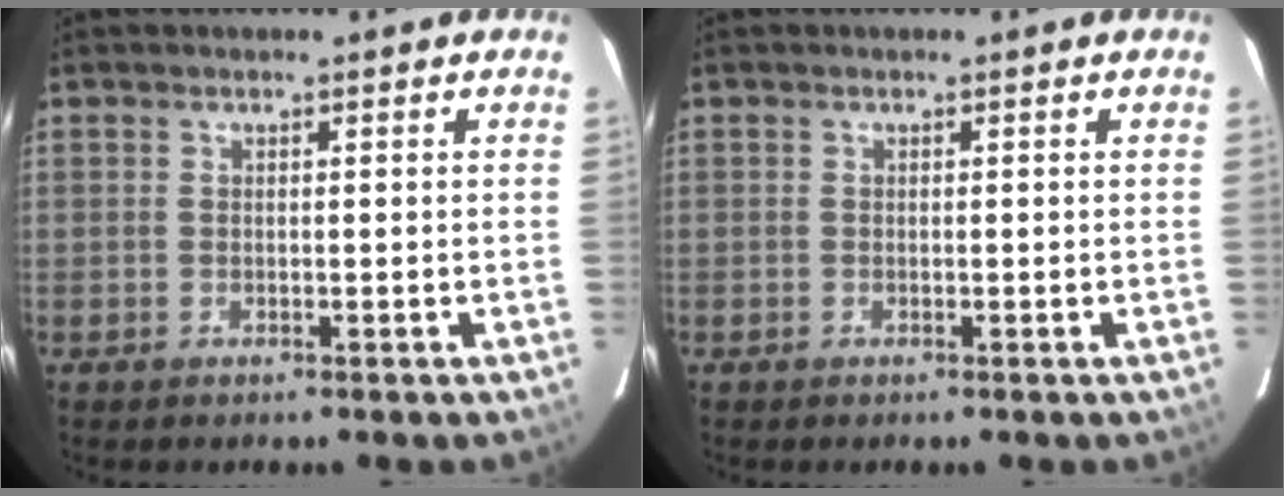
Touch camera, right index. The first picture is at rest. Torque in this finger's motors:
{"motor_torque": [0.06, 0.01, 0.02, 0.00]}